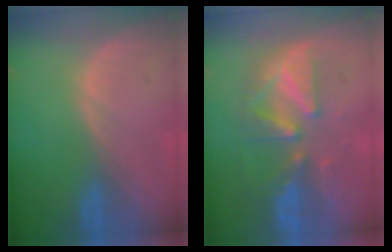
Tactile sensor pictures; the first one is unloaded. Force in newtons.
{"total": 8.4, "press": 8.0, "slide": 2.4}